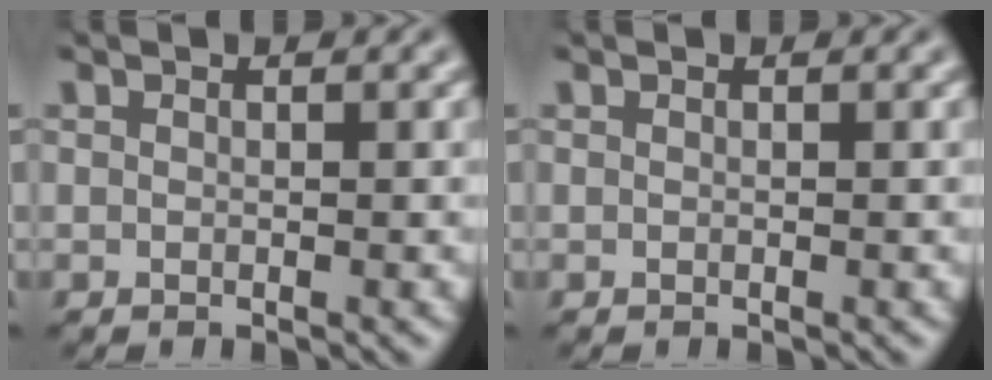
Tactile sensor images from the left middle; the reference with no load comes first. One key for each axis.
{"total": 0.0}